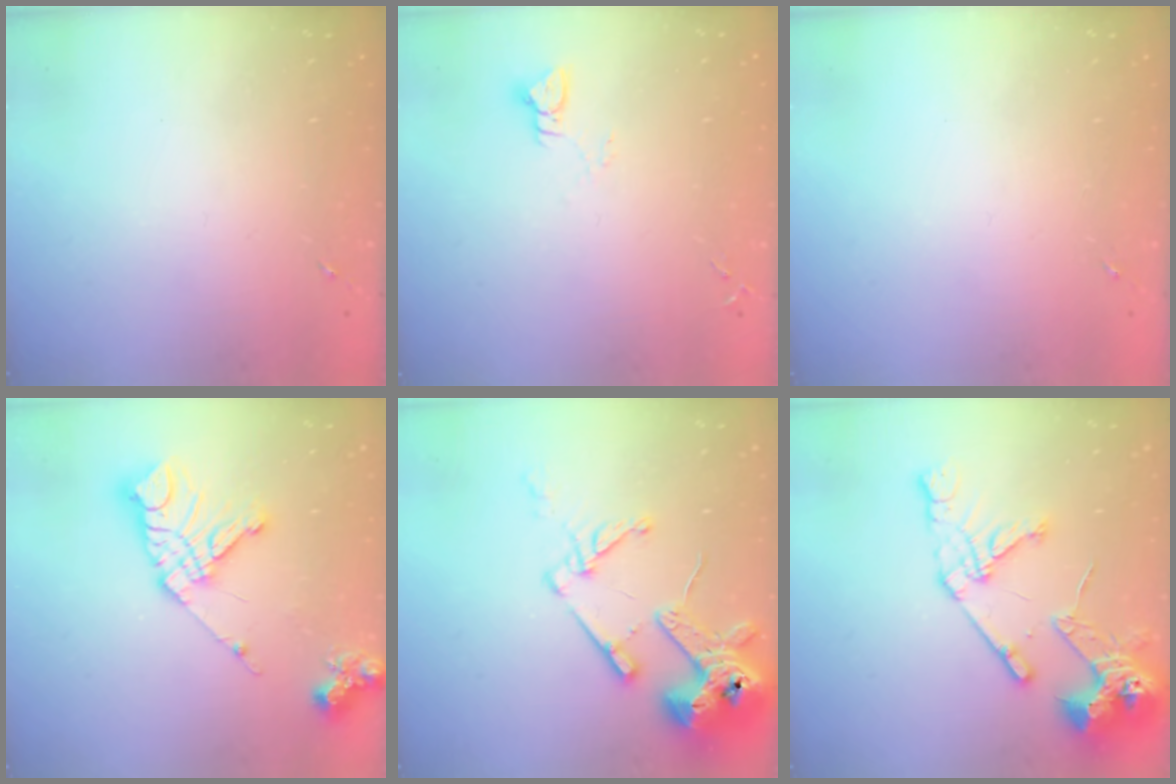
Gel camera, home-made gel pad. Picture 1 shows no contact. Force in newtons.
{"total": 3.0, "press": 3.0, "slide": 0.3}
{"total": 0.0}
{"total": 16.4, "press": 16.3, "slide": 1.9}
{"total": 17.2, "press": 17.1, "slide": 2.1}
{"total": 17.1, "press": 17.0, "slide": 2.1}